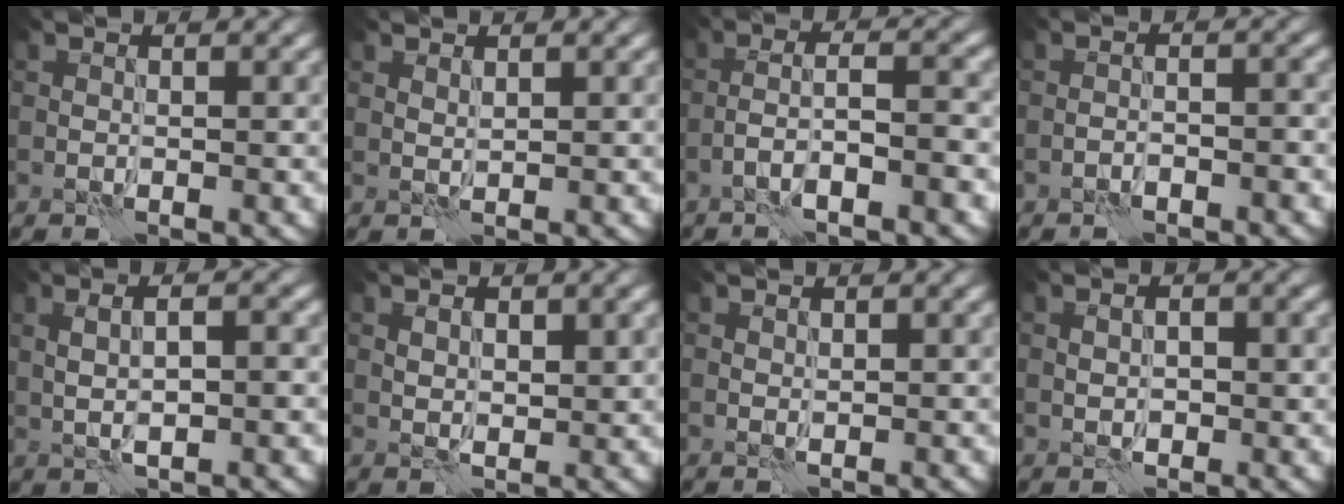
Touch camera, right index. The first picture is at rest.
{"total": 0.7, "force": [0.6, 0.0, 0.3], "torque": [-0.010, 0.001, 0.012]}
{"total": 5.0, "force": [-2.4, 0.8, 4.3], "torque": [-0.069, 0.017, -0.049]}
{"total": 1.8, "force": [-1.4, 0.3, 1.0], "torque": [-0.017, 0.010, -0.028]}
{"total": 4.7, "force": [0.7, 1.5, 4.4], "torque": [-0.068, 0.007, 0.008]}
{"total": 2.5, "force": [0.9, 1.2, 1.9], "torque": [-0.033, -0.002, 0.019]}
{"total": 0.6, "force": [0.4, 0.3, 0.3], "torque": [-0.005, 0.000, 0.008]}
{"total": 2.5, "force": [0.2, 1.4, 2.1], "torque": [-0.034, -0.002, 0.006]}